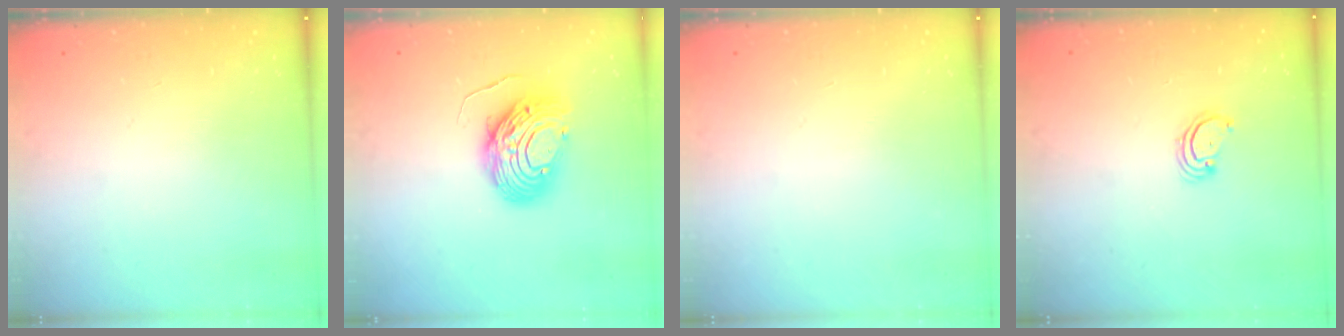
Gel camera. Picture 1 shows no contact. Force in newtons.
{"total": 11.5, "press": 11.5, "slide": 1.1}
{"total": 0.0}
{"total": 2.3, "press": 2.3, "slide": 0.2}